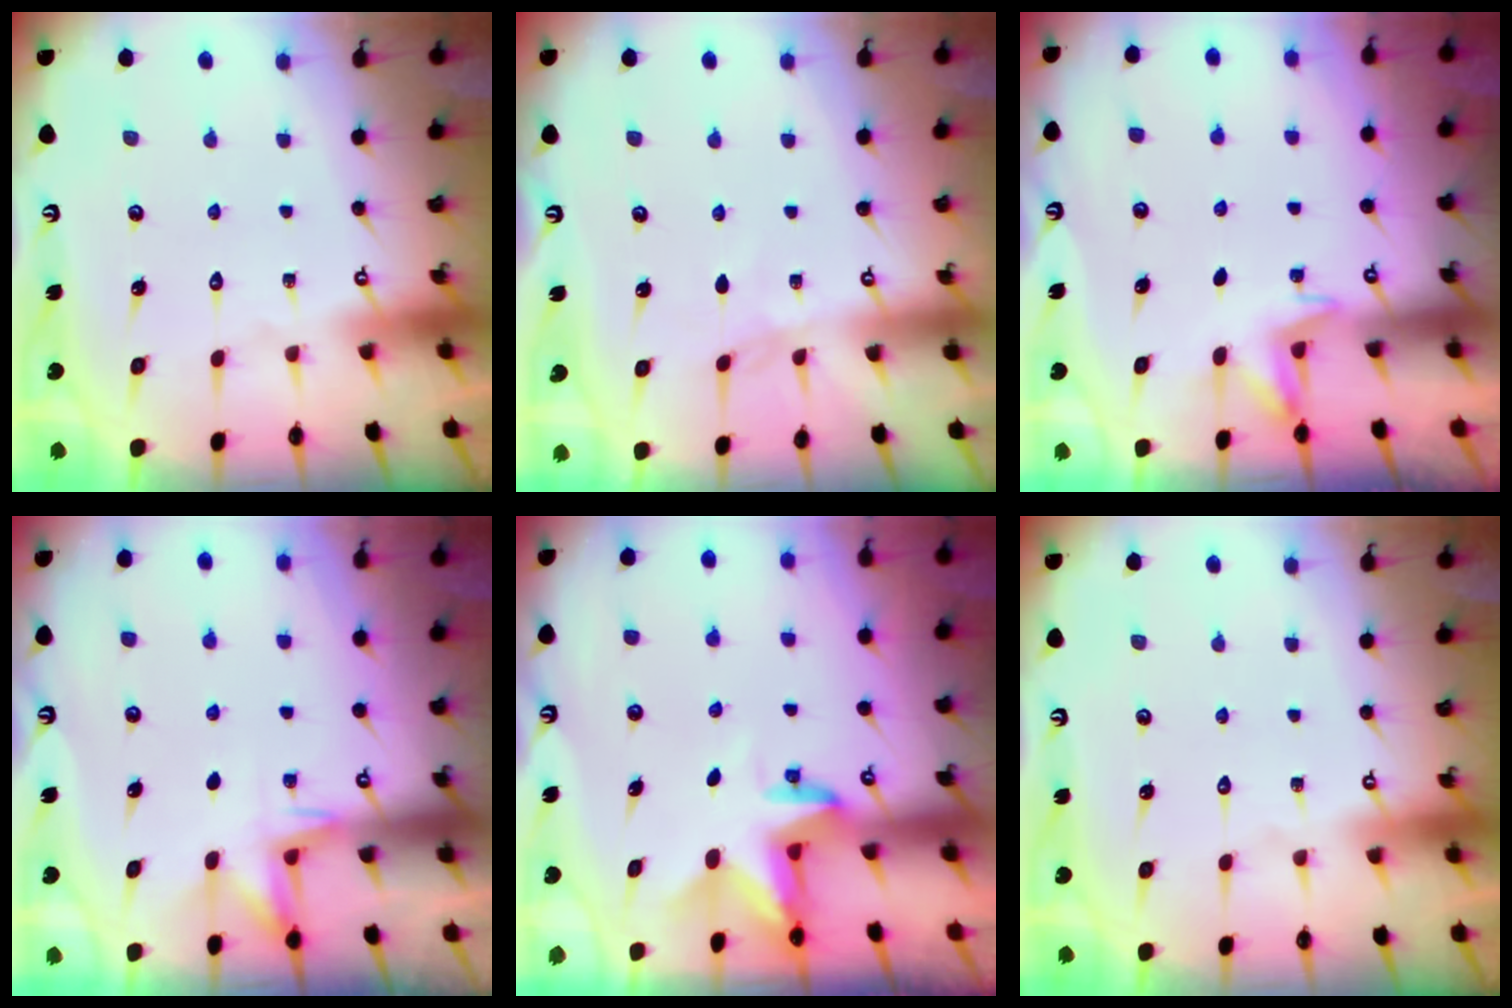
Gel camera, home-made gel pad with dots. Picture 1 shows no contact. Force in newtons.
{"total": 2.9, "press": 2.9, "slide": 0.4}
{"total": 2.4, "press": 2.1, "slide": 1.2}
{"total": 4.4, "press": 4.1, "slide": 1.4}
{"total": 3.4, "press": 3.4, "slide": 0.1}
{"total": 0.0}